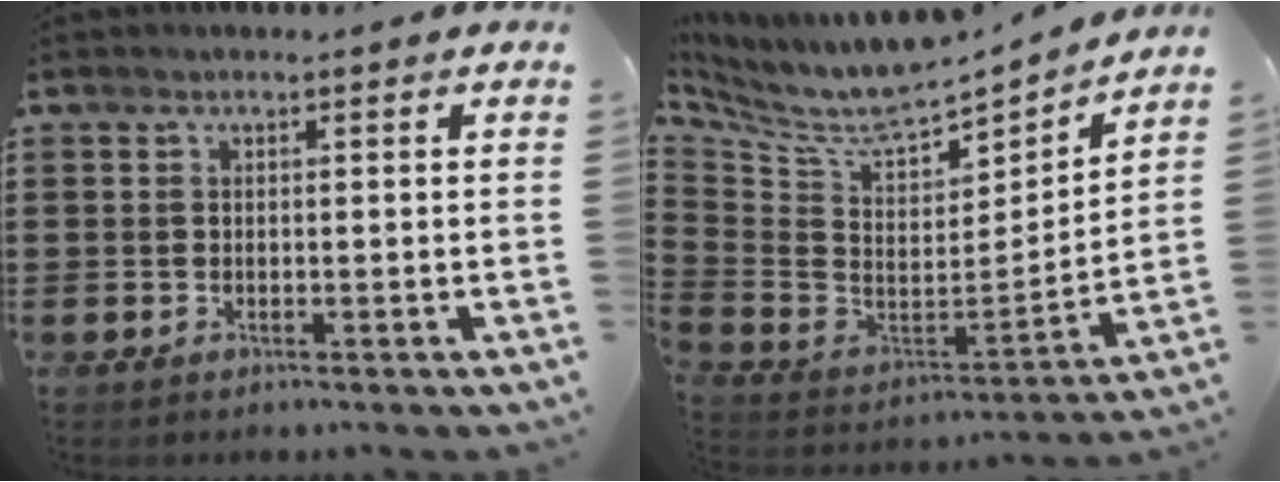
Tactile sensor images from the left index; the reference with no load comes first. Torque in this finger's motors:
{"motor_torque": [1.07, 1.07, 0.82, 0.13]}